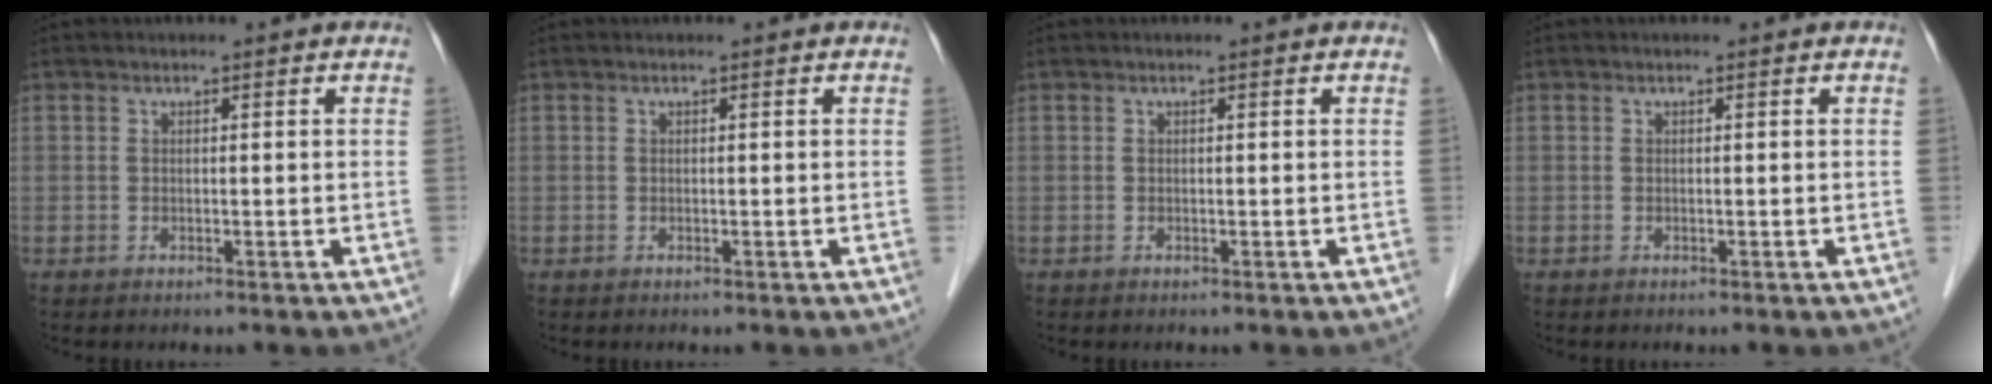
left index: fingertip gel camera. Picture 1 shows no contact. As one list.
[{"total": 0.0}, {"total": 0.0}, {"total": 0.0}]